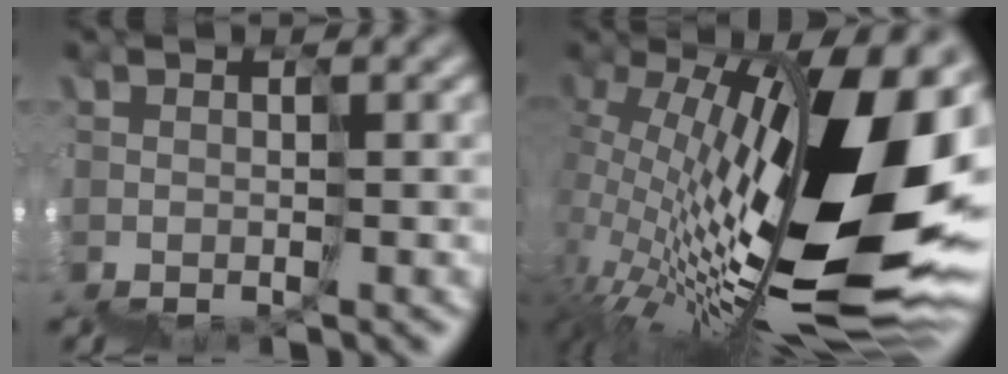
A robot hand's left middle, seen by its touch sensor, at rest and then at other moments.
{"total": 13.8, "force": [2.9, 2.7, 13.2], "torque": [-0.193, 0.040, 0.038]}